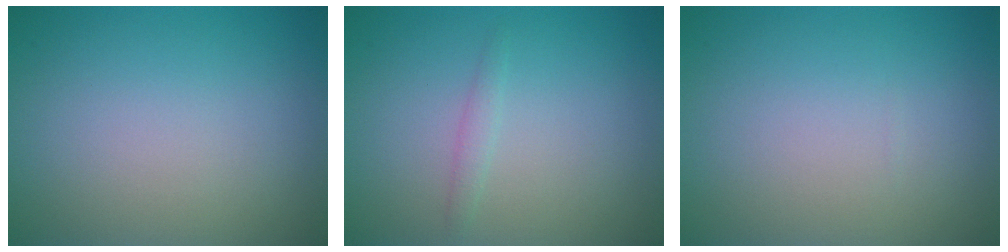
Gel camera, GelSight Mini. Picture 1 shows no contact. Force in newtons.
{"total": 0.9, "press": 0.9, "slide": 0.0}
{"total": 0.0}